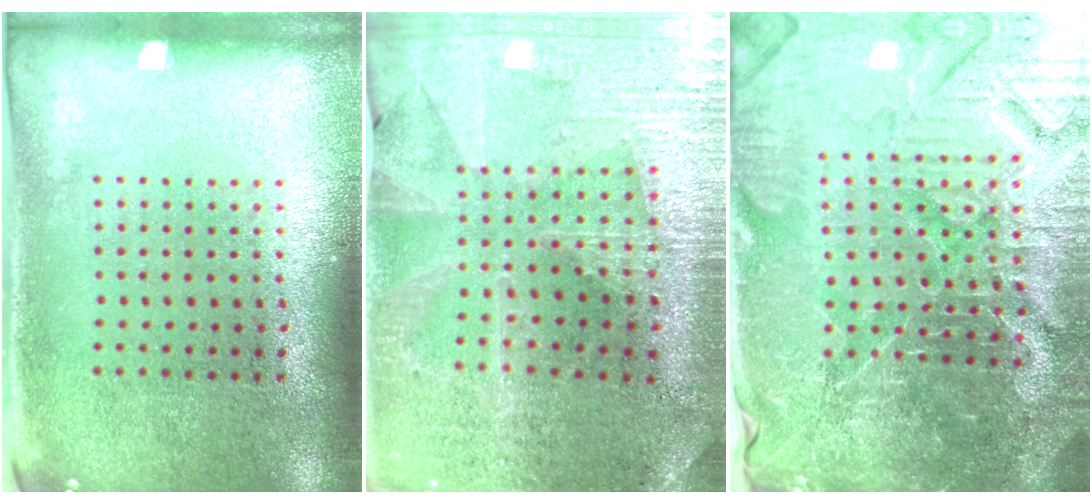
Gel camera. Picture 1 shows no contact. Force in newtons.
{"total": 2.3, "press": 2.3, "slide": 0.5}
{"total": 6.4, "press": 5.8, "slide": 2.7}